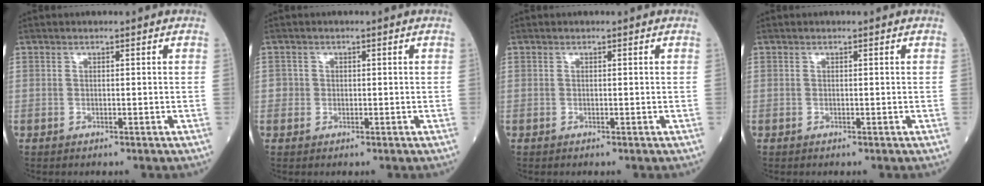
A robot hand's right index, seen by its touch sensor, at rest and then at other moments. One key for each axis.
{"total": 1.3, "fx": -0.1, "fy": 1.3, "fz": 0.0, "tx": 0.008, "ty": 0.005, "tz": -0.006}
{"total": 0.0}
{"total": 0.0}